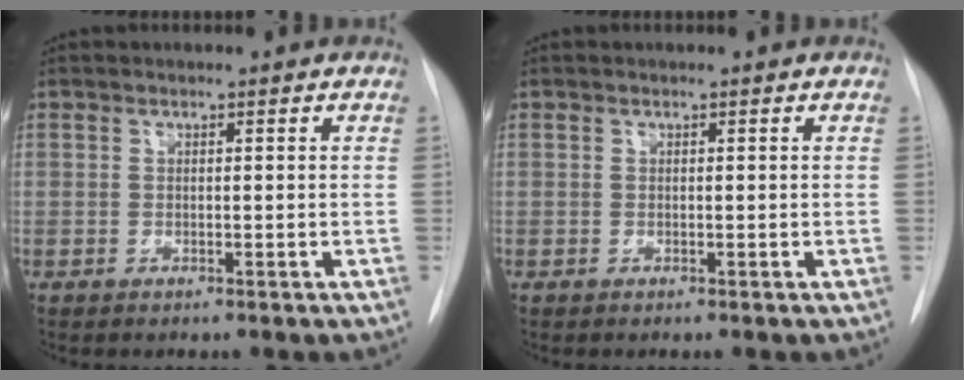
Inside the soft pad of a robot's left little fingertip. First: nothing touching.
{"total": 0.0}